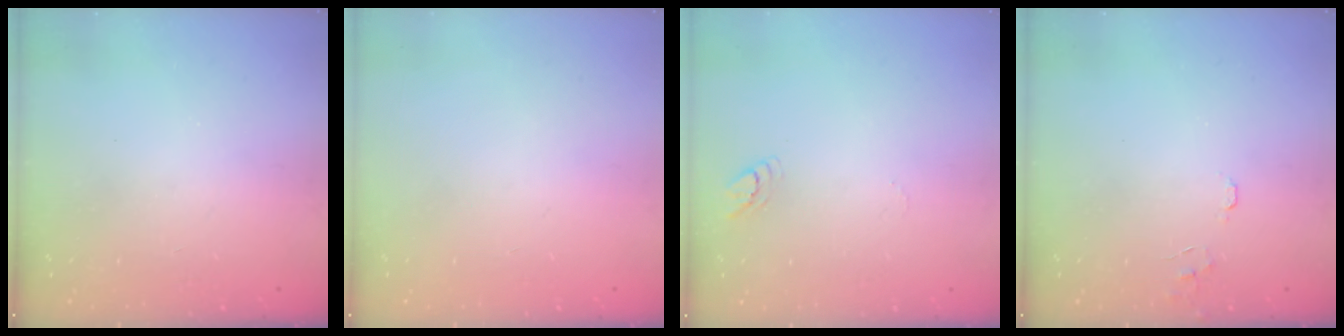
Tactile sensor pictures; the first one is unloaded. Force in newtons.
{"total": 0.0}
{"total": 3.1, "press": 3.1, "slide": 0.3}
{"total": 5.7, "press": 5.7, "slide": 0.5}